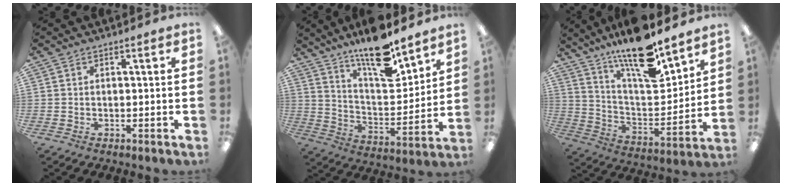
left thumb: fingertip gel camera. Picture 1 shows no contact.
{"total": 15.7, "force": [12.5, 4.6, 8.3], "torque": [-0.141, -0.087, 0.214]}
{"total": 17.9, "force": [14.4, 4.6, 9.5], "torque": [-0.176, -0.101, 0.248]}